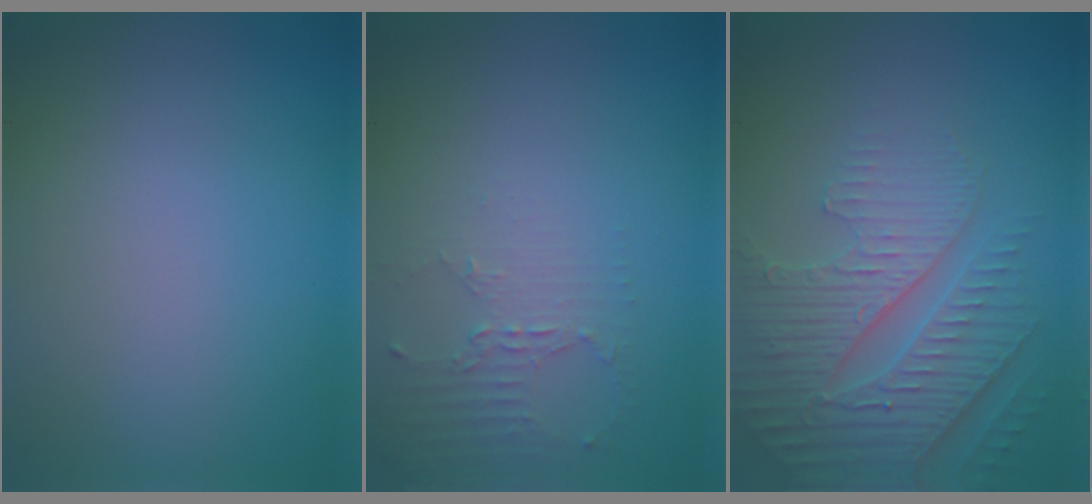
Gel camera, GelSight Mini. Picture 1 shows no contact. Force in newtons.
{"total": 2.2, "press": 1.6, "slide": 1.5}
{"total": 4.9, "press": 4.5, "slide": 2.0}